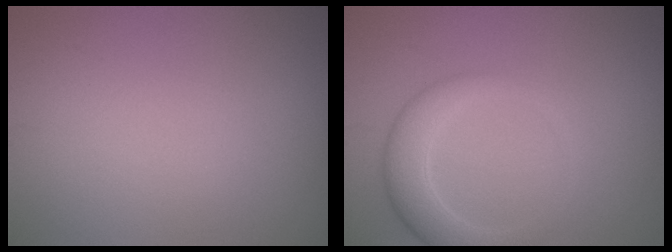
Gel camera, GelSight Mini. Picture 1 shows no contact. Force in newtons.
{"total": 3.7, "press": 3.7, "slide": 0.4}